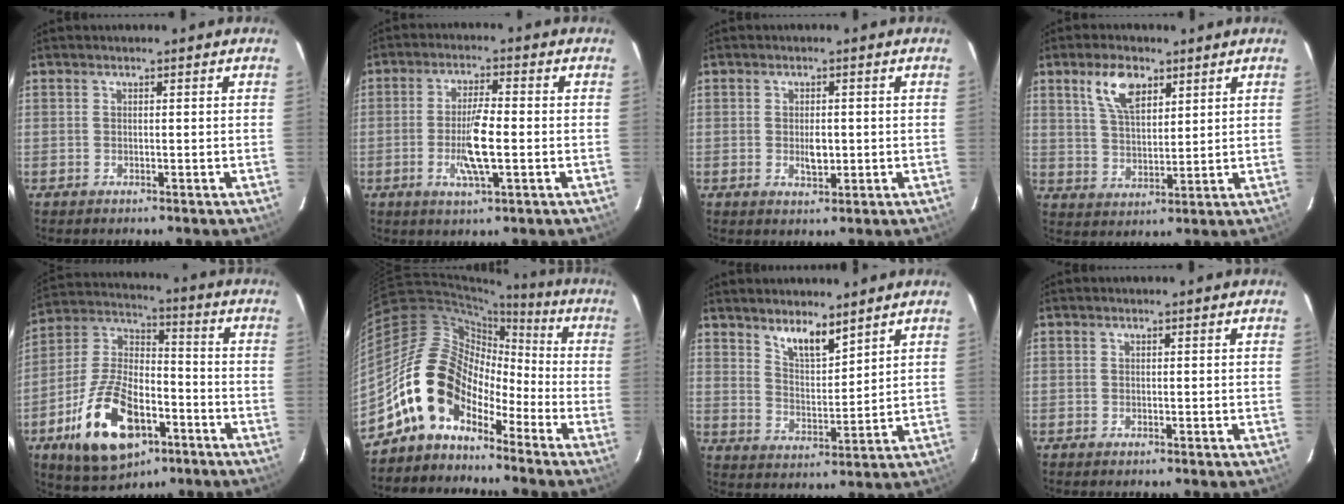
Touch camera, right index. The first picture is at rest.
{"total": 7.6, "force": [-1.8, 1.3, 7.3], "torque": [-0.140, -0.005, -0.034]}
{"total": 3.2, "force": [-0.4, 1.7, 2.7], "torque": [-0.045, -0.003, -0.004]}
{"total": 8.2, "force": [4.5, 4.1, 5.5], "torque": [-0.105, 0.012, 0.088]}
{"total": 19.6, "force": [-8.9, 10.1, 14.2], "torque": [-0.293, 0.003, -0.146]}
{"total": 12.8, "force": [-7.9, 8.0, 6.1], "torque": [-0.103, 0.027, -0.153]}
{"total": 6.9, "force": [5.4, 1.9, 3.8], "torque": [-0.062, -0.004, 0.101]}
{"total": 0.0}